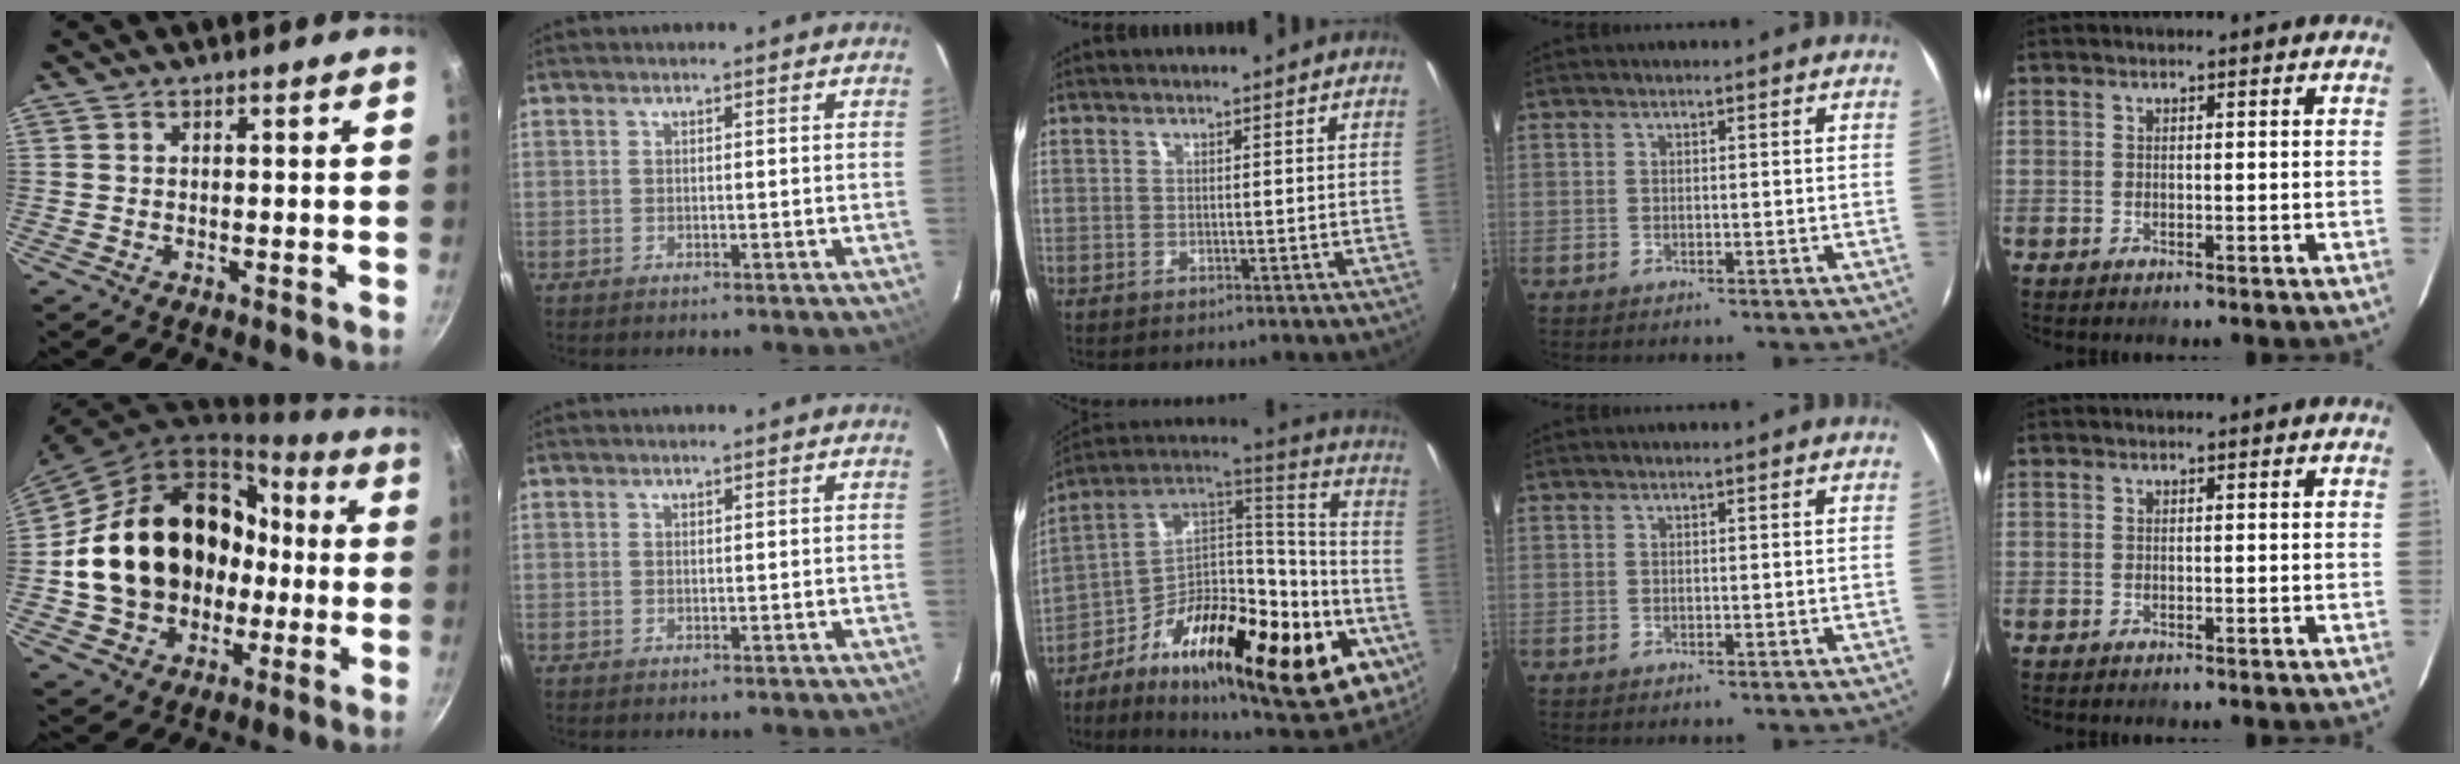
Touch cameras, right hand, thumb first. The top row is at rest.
{"thumb": {"total": 24.6, "force": [-0.8, 19.5, 14.9], "torque": [-0.238, 0.063, 0.011]}, "middle": {"total": 35.2, "force": [-14.1, 14.6, 28.8], "torque": [-0.431, 0.014, -0.225]}}